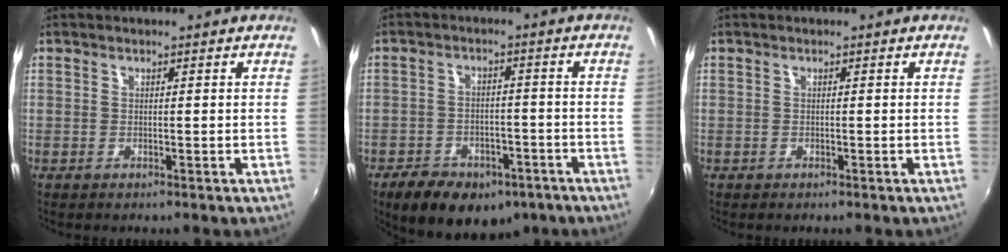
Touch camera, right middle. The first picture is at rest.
{"total": 14.3, "force": [-9.4, 8.0, 7.3], "torque": [-0.165, -0.006, -0.127]}
{"total": 0.0}